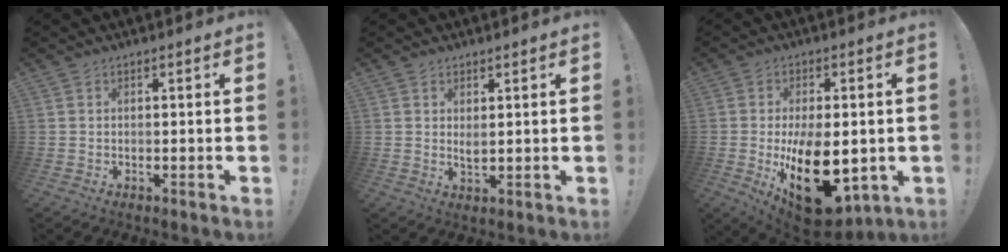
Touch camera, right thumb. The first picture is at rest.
{"total": 2.4, "force": [1.8, 0.9, 1.4], "torque": [-0.016, -0.012, 0.029]}
{"total": 21.4, "force": [-4.0, 11.4, 17.7], "torque": [-0.267, 0.005, -0.041]}